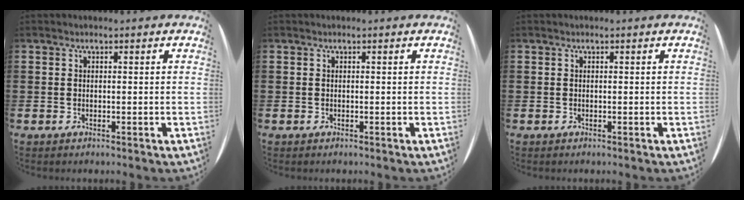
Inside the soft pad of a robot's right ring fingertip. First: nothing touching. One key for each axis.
{"total": 0.0}
{"total": 0.0}